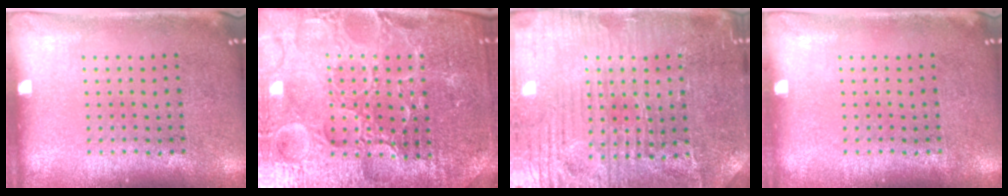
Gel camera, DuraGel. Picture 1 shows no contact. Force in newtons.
{"total": 5.5, "press": 5.1, "slide": 2.1}
{"total": 4.4, "press": 4.2, "slide": 1.1}
{"total": 0.0}